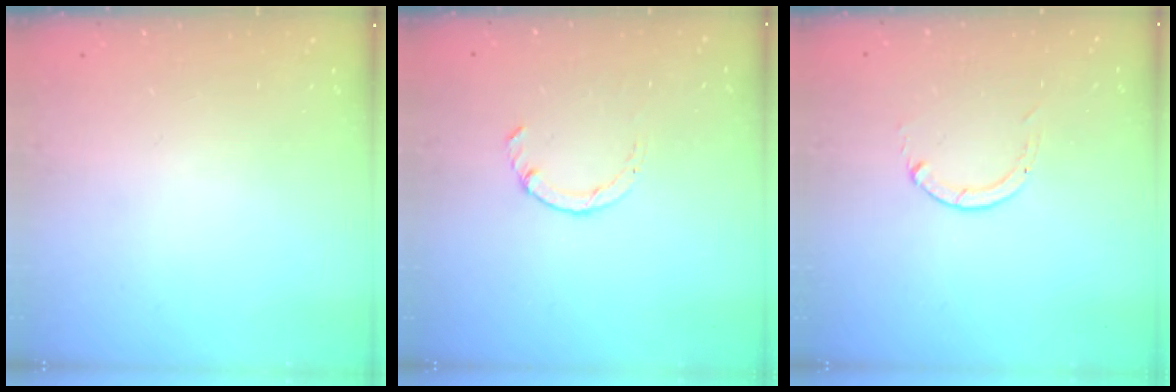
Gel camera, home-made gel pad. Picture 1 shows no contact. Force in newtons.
{"total": 2.2, "press": 2.1, "slide": 0.4}
{"total": 0.0}